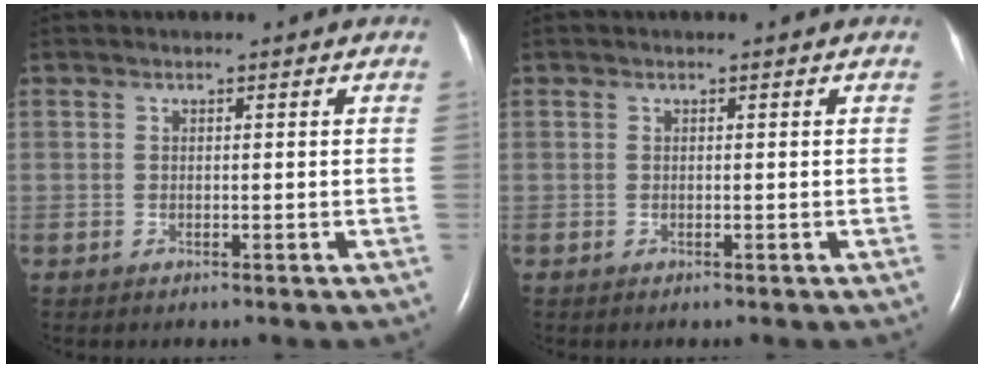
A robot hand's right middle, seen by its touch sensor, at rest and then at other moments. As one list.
[{"total": 0.0}]